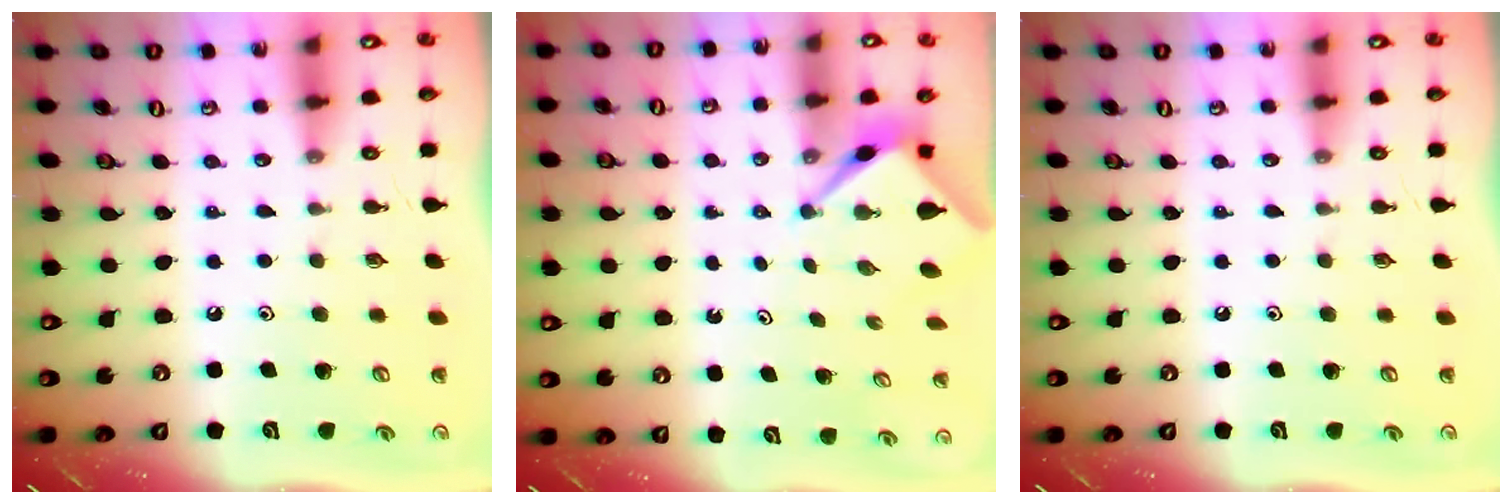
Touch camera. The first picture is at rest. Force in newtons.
{"total": 2.5, "press": 2.5, "slide": 0.1}
{"total": 0.0}